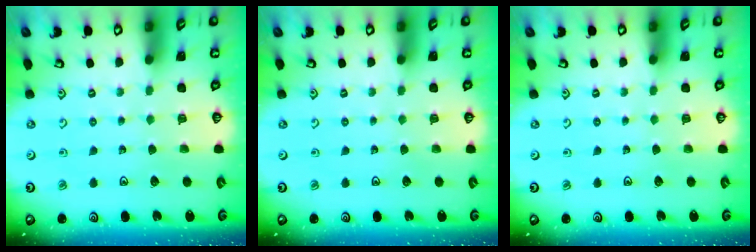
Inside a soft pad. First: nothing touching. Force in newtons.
{"total": 0.0}
{"total": 0.0}